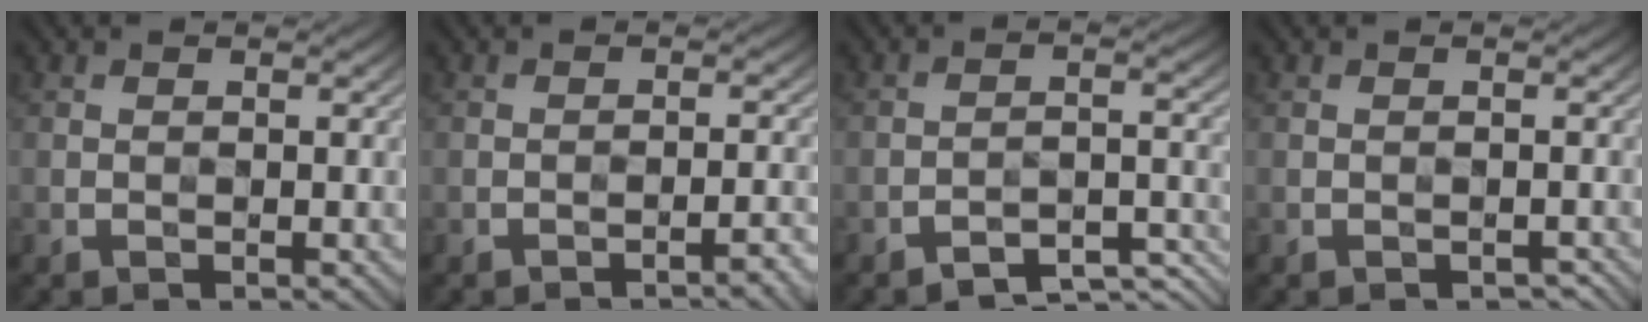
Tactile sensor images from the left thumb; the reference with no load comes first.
{"total": 2.2, "force": [-1.7, 0.3, 1.4], "torque": [-0.017, 0.012, -0.027]}
{"total": 5.0, "force": [-4.2, 1.2, 2.5], "torque": [-0.036, 0.004, -0.064]}
{"total": 0.9, "force": [-0.7, 0.5, 0.4], "torque": [-0.006, -0.004, -0.010]}